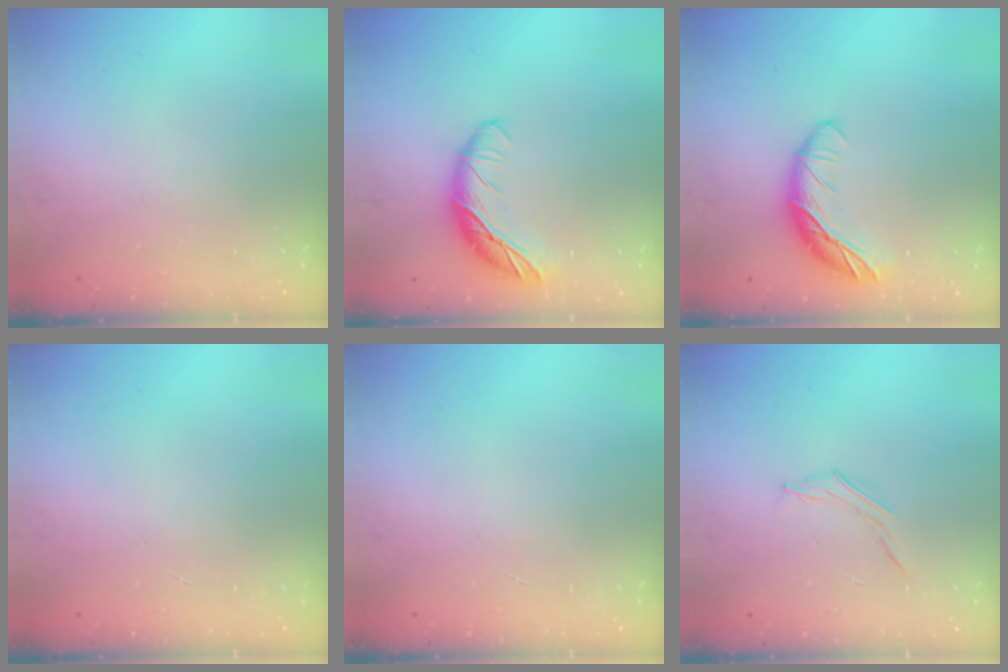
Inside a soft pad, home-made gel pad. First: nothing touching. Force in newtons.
{"total": 13.6, "press": 13.5, "slide": 0.6}
{"total": 12.9, "press": 12.9, "slide": 0.5}
{"total": 0.0}
{"total": 0.0}
{"total": 3.5, "press": 3.3, "slide": 1.0}